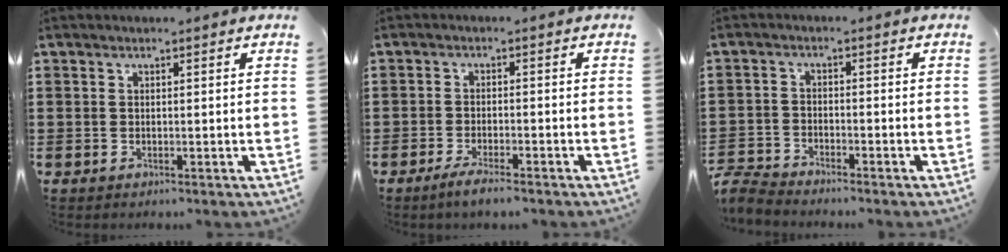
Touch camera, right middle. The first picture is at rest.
{"total": 2.6, "force": [-2.1, 0.1, 1.5], "torque": [-0.025, 0.004, -0.038]}
{"total": 3.7, "force": [-3.6, 0.4, 0.4], "torque": [-0.031, -0.005, -0.082]}